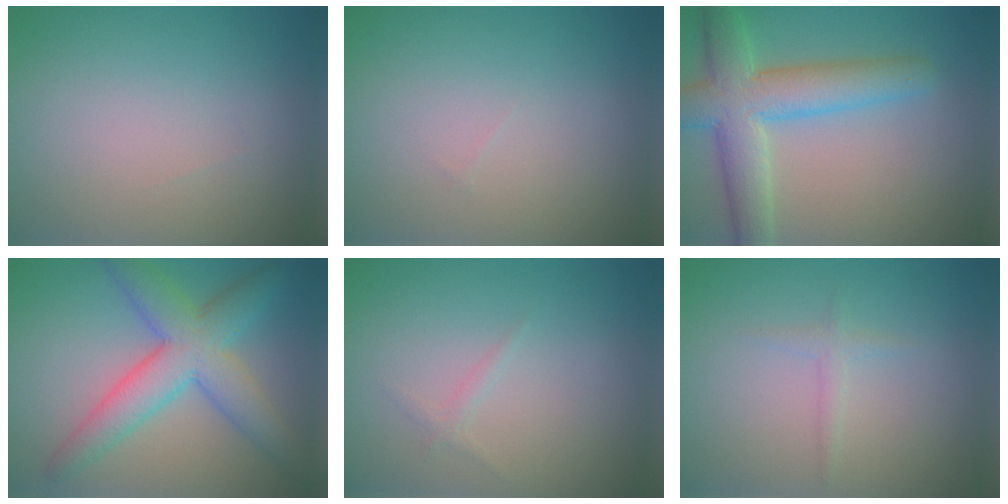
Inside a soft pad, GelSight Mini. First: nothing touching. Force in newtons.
{"total": 0.0}
{"total": 6.9, "press": 6.9, "slide": 0.3}
{"total": 6.9, "press": 6.9, "slide": 0.2}
{"total": 0.7, "press": 0.7, "slide": 0.1}
{"total": 1.0, "press": 1.0, "slide": 0.1}